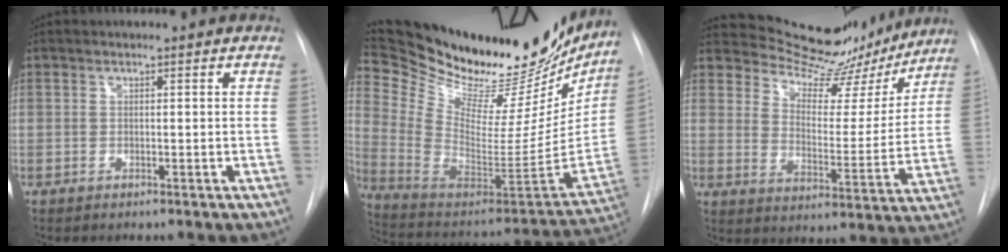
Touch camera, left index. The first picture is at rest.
{"total": 33.8, "force": [28.8, 9.4, 15.1], "torque": [-0.250, -0.067, 0.408]}
{"total": 16.3, "force": [15.4, 4.4, 3.0], "torque": [-0.030, -0.031, 0.199]}